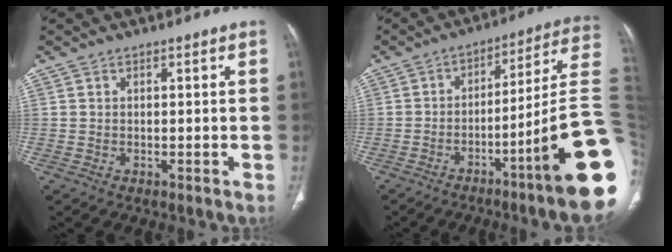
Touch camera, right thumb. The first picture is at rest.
{"total": 20.7, "force": [-6.1, 0.8, 19.8], "torque": [-0.208, 0.033, -0.094]}